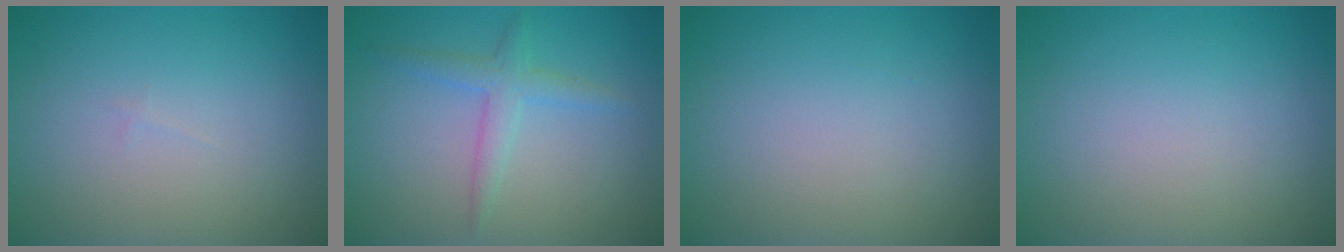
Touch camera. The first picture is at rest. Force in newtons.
{"total": 2.2, "press": 2.2, "slide": 0.1}
{"total": 0.0}
{"total": 0.0}